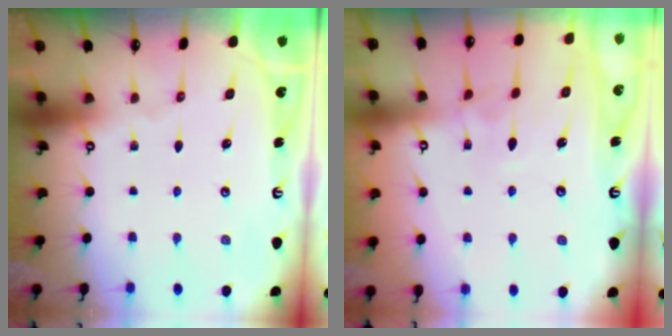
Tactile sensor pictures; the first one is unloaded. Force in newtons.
{"total": 2.7, "press": 2.7, "slide": 0.4}